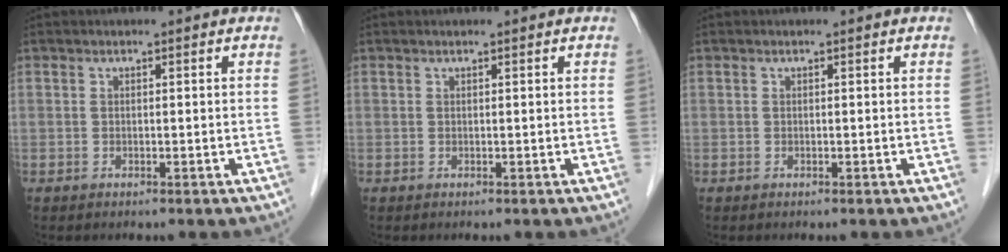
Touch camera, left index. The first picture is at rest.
{"total": 0.7, "force": [0.7, 0.0, 0.2], "torque": [-0.004, 0.008, 0.013]}
{"total": 0.0}